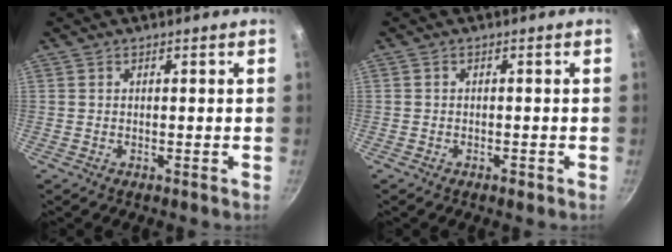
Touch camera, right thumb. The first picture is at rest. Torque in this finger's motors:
{"motor_torque": [-0.21, 0.11, -0.18, -0.03, 0.08]}